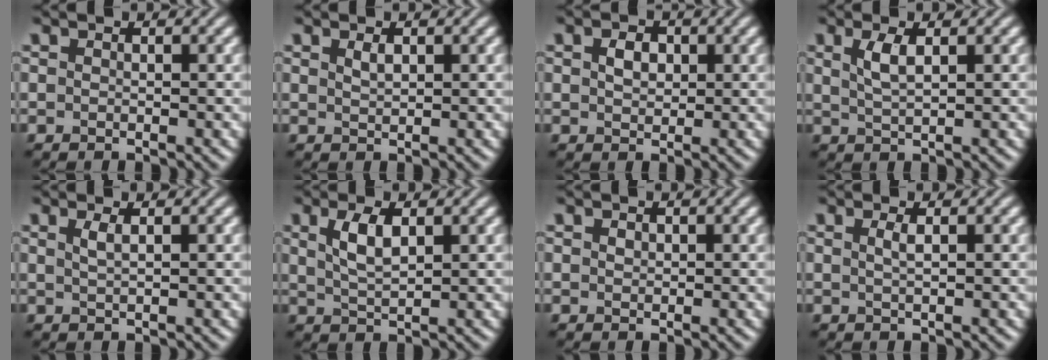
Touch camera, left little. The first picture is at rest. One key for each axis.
{"total": 1.0, "fx": 0.6, "fy": 0.4, "fz": 0.7, "tx": -0.017, "ty": 0.001, "tz": 0.012}
{"total": 2.0, "fx": 0.5, "fy": 1.4, "fz": 1.3, "tx": -0.028, "ty": 0.003, "tz": 0.008}
{"total": 2.3, "fx": 0.9, "fy": 0.7, "fz": 1.9, "tx": -0.041, "ty": 0.001, "tz": 0.020}
{"total": 1.3, "fx": 0.6, "fy": 0.4, "fz": 1.1, "tx": -0.019, "ty": 0.003, "tz": 0.009}
{"total": 3.1, "fx": 1.2, "fy": 1.2, "fz": 2.6, "tx": -0.057, "ty": 0.002, "tz": 0.027}
{"total": 0.6, "fx": 0.3, "fy": 0.4, "fz": 0.3, "tx": -0.006, "ty": 0.000, "tz": 0.005}
{"total": 1.2, "fx": 0.3, "fy": 0.3, "fz": 1.0, "tx": -0.017, "ty": 0.004, "tz": 0.004}